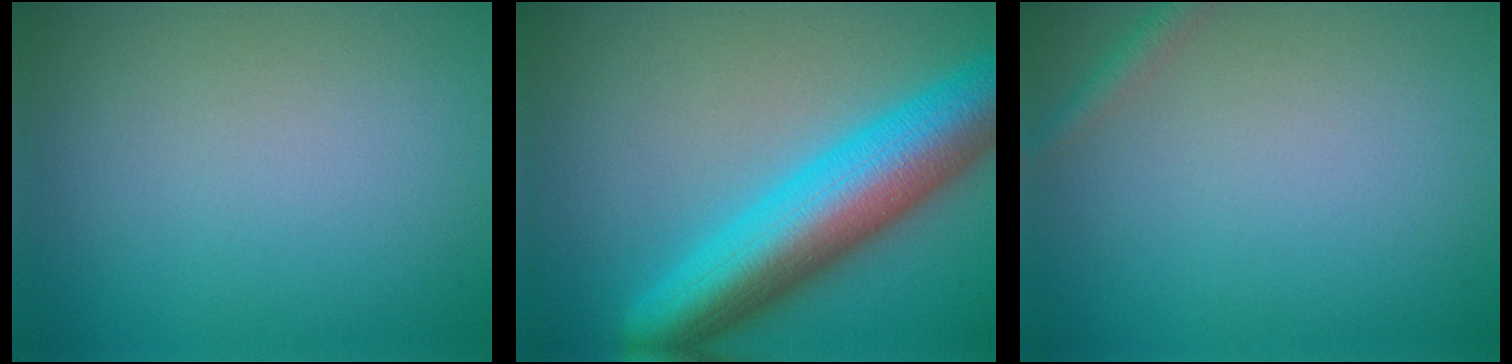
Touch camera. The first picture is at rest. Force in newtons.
{"total": 10.4, "press": 10.4, "slide": 0.3}
{"total": 1.3, "press": 1.3, "slide": 0.1}